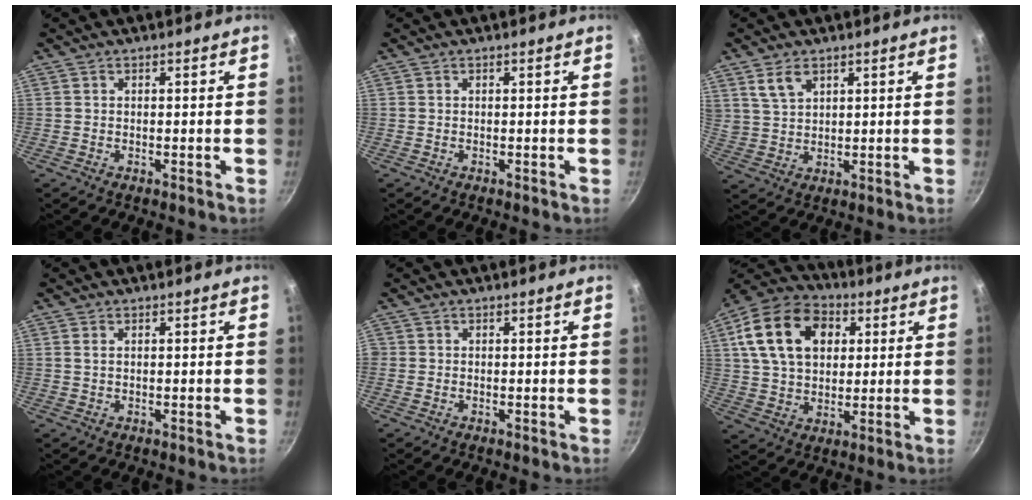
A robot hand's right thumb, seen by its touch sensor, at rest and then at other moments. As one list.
[{"total": 0.0}, {"total": 5.5, "force": [3.1, 3.3, 3.1], "torque": [-0.049, -0.010, 0.069]}, {"total": 0.9, "force": [0.3, 0.5, 0.7], "torque": [-0.012, 0.001, 0.005]}, {"total": 0.6, "force": [-0.1, 0.5, 0.0], "torque": [0.001, 0.001, -0.005]}, {"total": 18.6, "force": [5.5, 13.1, 12.1], "torque": [-0.194, 0.009, 0.084]}]